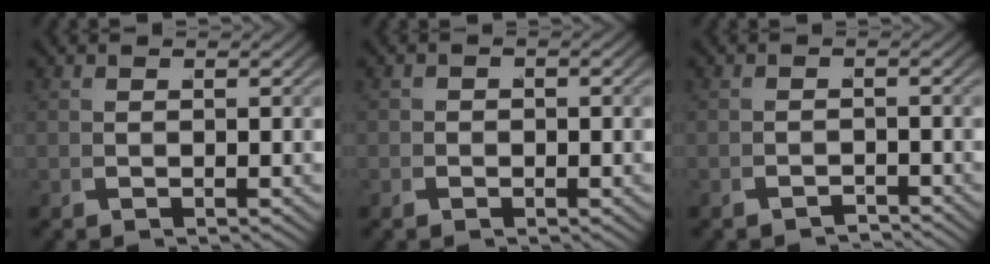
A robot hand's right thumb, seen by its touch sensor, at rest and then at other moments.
{"total": 1.0, "force": [-0.4, 0.9, 0.4], "torque": [-0.004, 0.000, -0.011]}
{"total": 2.0, "force": [-1.9, -0.2, -0.4], "torque": [0.017, -0.001, -0.038]}